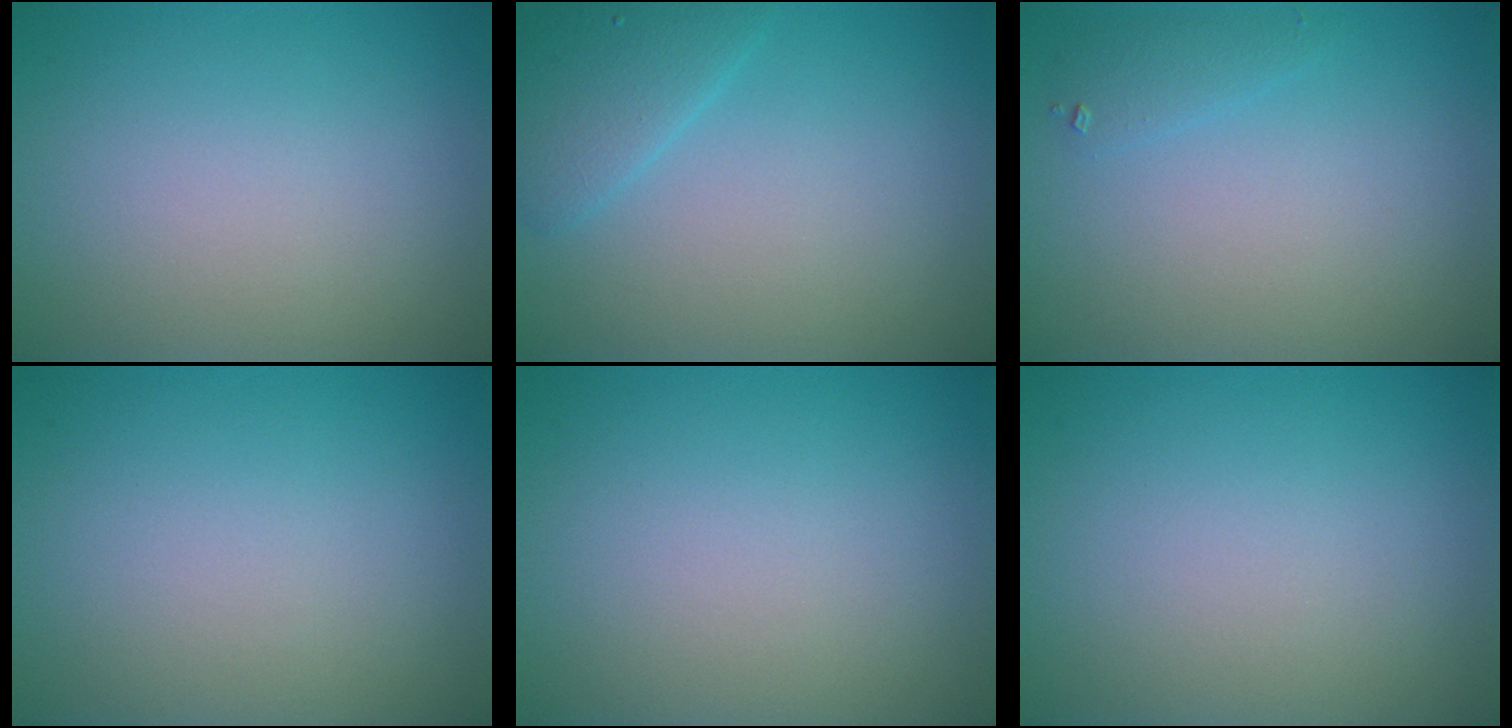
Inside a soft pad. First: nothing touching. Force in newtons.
{"total": 2.6, "press": 2.6, "slide": 0.2}
{"total": 1.1, "press": 1.1, "slide": 0.1}
{"total": 0.0}
{"total": 0.0}
{"total": 0.0}